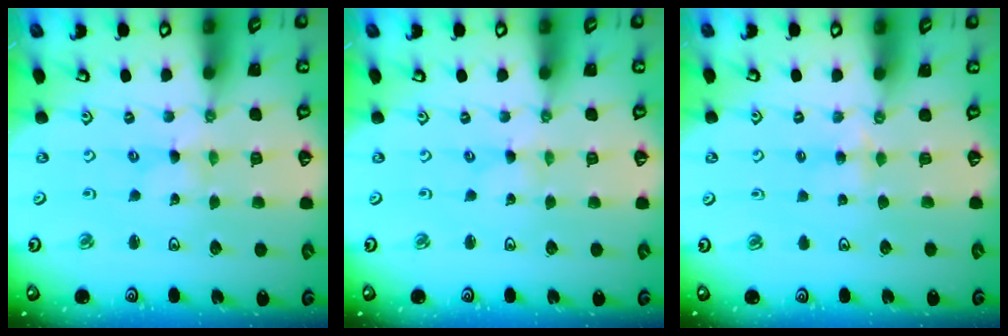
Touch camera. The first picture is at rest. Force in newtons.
{"total": 0.0}
{"total": 3.2, "press": 3.2, "slide": 0.5}